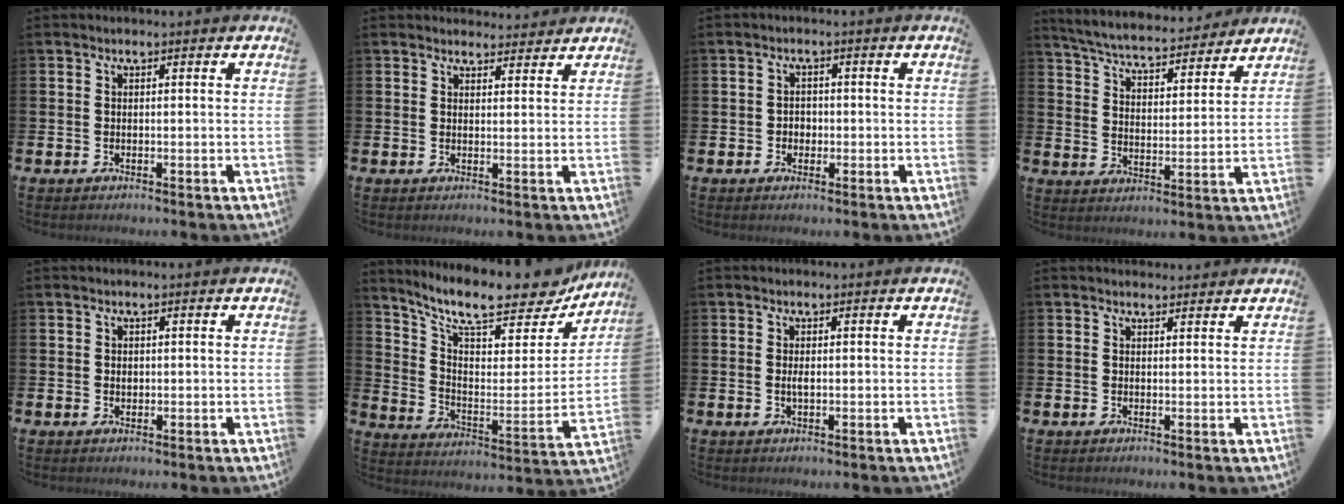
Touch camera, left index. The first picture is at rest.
{"total": 2.6, "force": [2.6, 0.6, -0.1], "torque": [0.006, -0.016, 0.046]}
{"total": 1.7, "force": [-0.4, 1.6, 0.6], "torque": [-0.005, 0.003, -0.013]}
{"total": 5.8, "force": [5.6, 0.7, 1.2], "torque": [-0.053, -0.042, 0.095]}
{"total": 0.7, "force": [0.2, 0.6, 0.4], "torque": [0.000, 0.001, 0.001]}
{"total": 10.8, "force": [9.4, 2.6, 4.5], "torque": [-0.111, -0.077, 0.158]}
{"total": 1.2, "force": [0.0, 0.4, 1.1], "torque": [-0.021, 0.002, -0.002]}
{"total": 1.7, "force": [1.6, 0.4, -0.1], "torque": [0.007, -0.006, 0.028]}